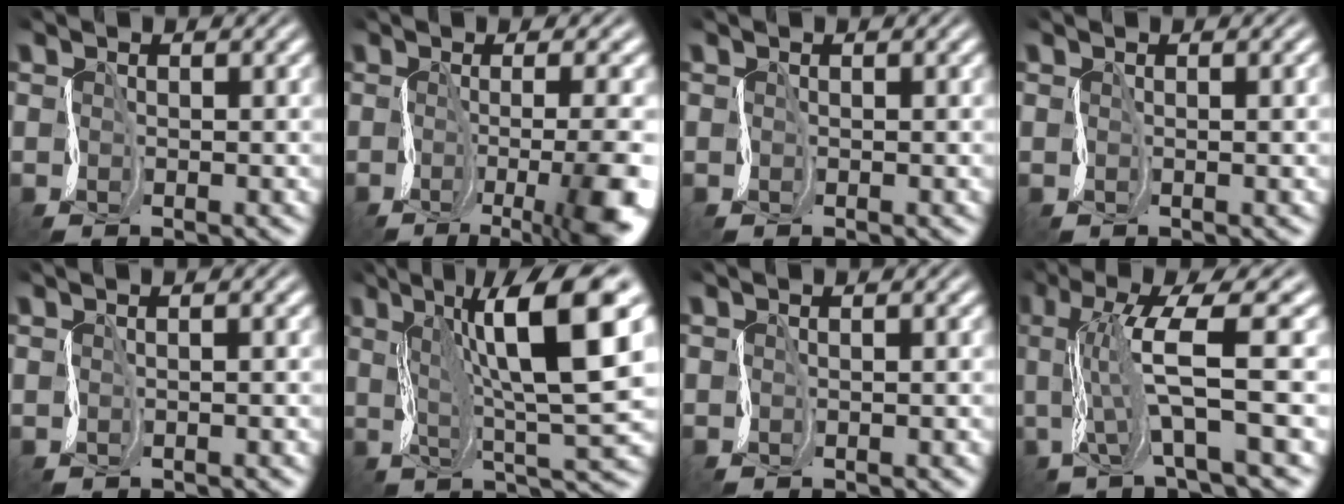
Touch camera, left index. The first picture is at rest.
{"total": 9.9, "force": [-2.7, 2.8, 9.1], "torque": [-0.115, -0.001, -0.035]}
{"total": 0.0}
{"total": 1.3, "force": [0.4, 0.6, 1.2], "torque": [-0.002, 0.007, 0.008]}
{"total": 1.4, "force": [0.9, 0.6, 0.9], "torque": [-0.004, 0.011, 0.000]}
{"total": 12.1, "force": [3.8, 2.4, 11.3], "torque": [-0.163, 0.020, 0.064]}
{"total": 0.7, "force": [0.3, 0.3, 0.5], "torque": [0.004, 0.004, 0.006]}
{"total": 8.7, "force": [1.2, 1.9, 8.4], "torque": [-0.135, 0.017, 0.019]}